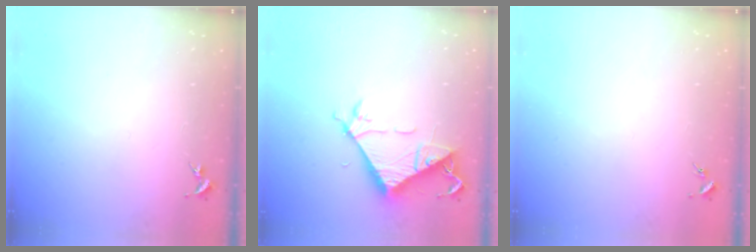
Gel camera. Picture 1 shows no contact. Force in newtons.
{"total": 8.3, "press": 8.3, "slide": 0.8}
{"total": 0.0}